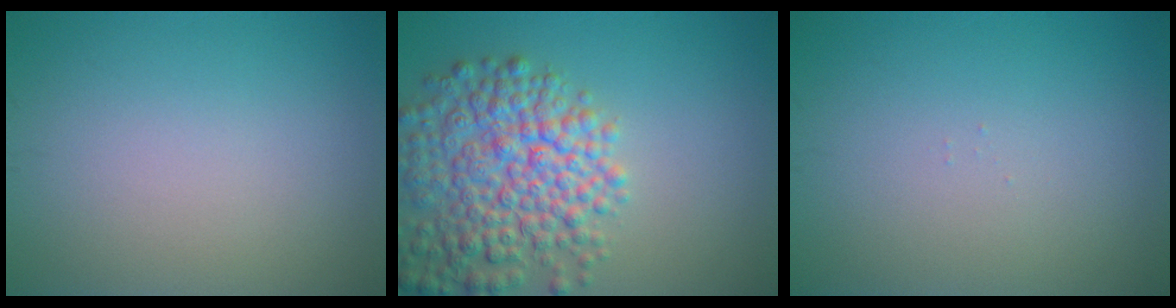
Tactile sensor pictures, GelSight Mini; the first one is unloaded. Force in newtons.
{"total": 8.0, "press": 7.9, "slide": 0.5}
{"total": 0.0}